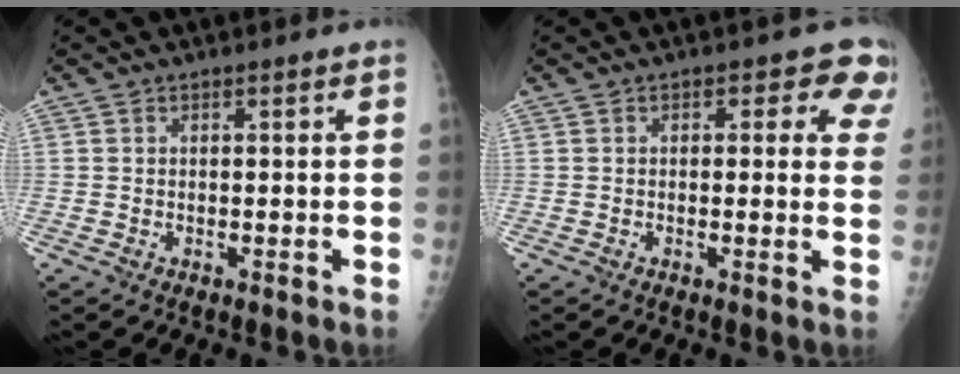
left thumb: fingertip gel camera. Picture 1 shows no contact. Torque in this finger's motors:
{"motor_torque": [-0.23, 0.35, -0.02, 0.04, 0.08]}